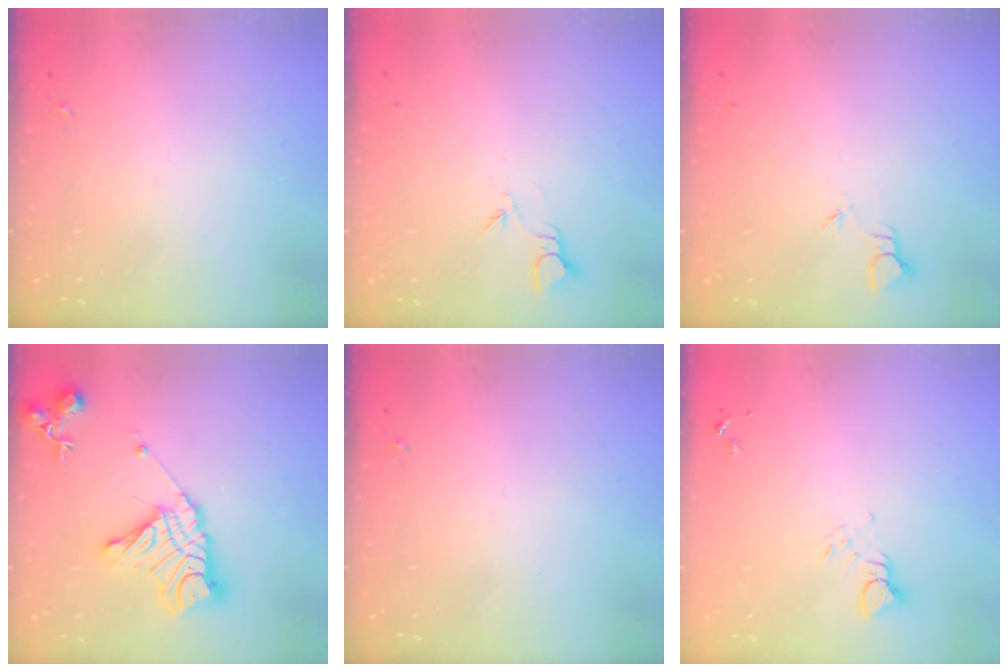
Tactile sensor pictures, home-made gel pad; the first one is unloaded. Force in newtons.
{"total": 2.7, "press": 2.7, "slide": 0.3}
{"total": 2.0, "press": 2.0, "slide": 0.1}
{"total": 17.0, "press": 16.9, "slide": 1.3}
{"total": 0.0}
{"total": 3.9, "press": 3.9, "slide": 0.4}